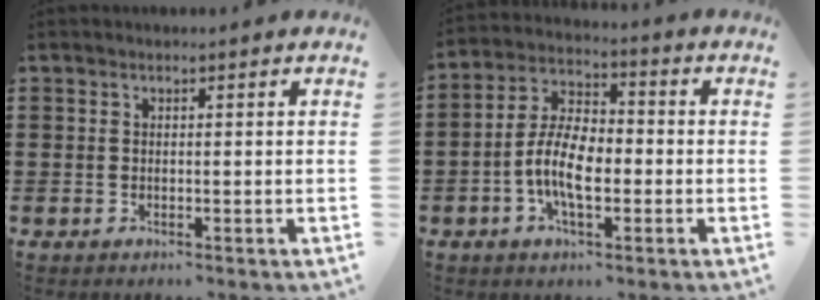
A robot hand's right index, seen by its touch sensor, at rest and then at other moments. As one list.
[{"total": 8.6, "force": [-2.2, 4.0, 7.2], "torque": [-0.164, -0.002, -0.048]}]